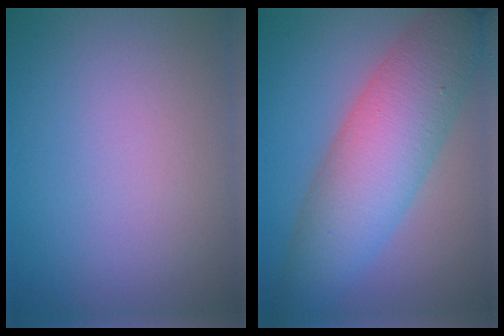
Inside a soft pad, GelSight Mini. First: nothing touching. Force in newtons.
{"total": 8.7, "press": 8.7, "slide": 0.2}